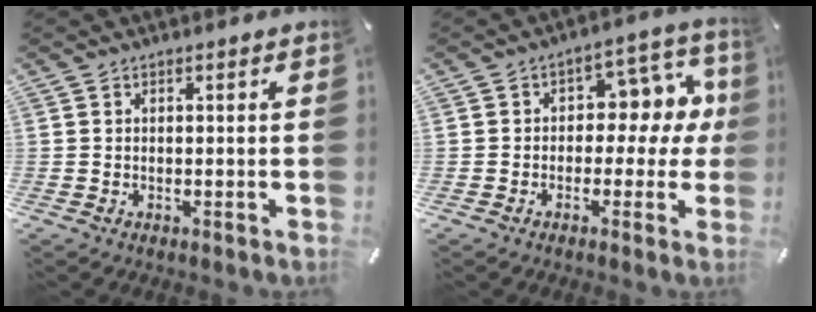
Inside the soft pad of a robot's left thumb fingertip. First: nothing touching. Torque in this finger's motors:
{"motor_torque": [1.32, 1.29, 0.54, -0.12, 0.07]}